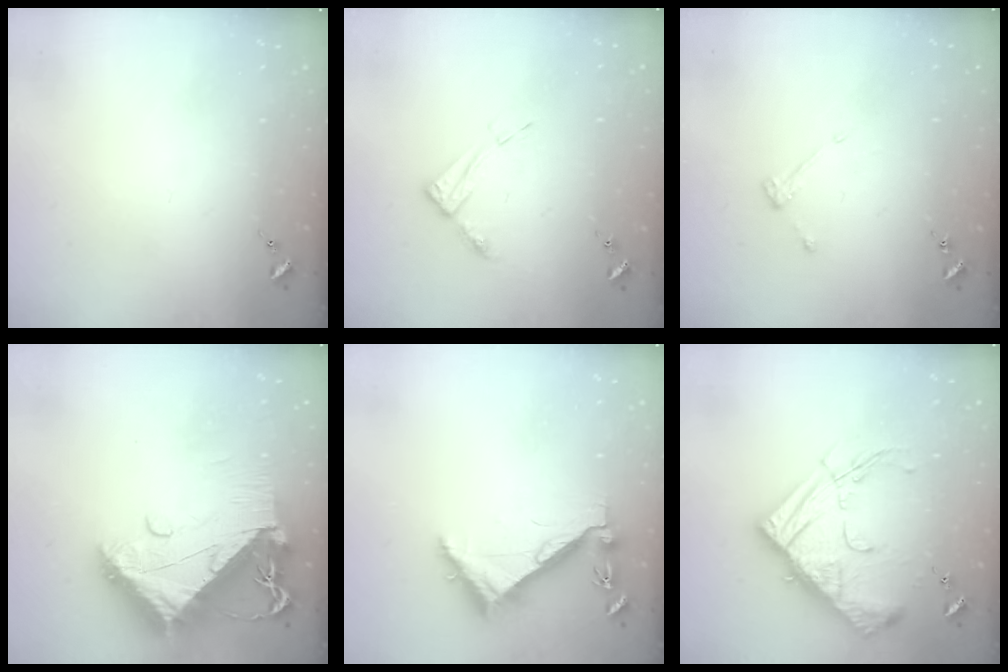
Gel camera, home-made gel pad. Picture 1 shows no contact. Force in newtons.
{"total": 7.7, "press": 7.7, "slide": 0.6}
{"total": 3.6, "press": 3.5, "slide": 0.6}
{"total": 16.5, "press": 16.4, "slide": 1.8}
{"total": 6.3, "press": 6.2, "slide": 0.7}
{"total": 19.9, "press": 19.8, "slide": 2.0}